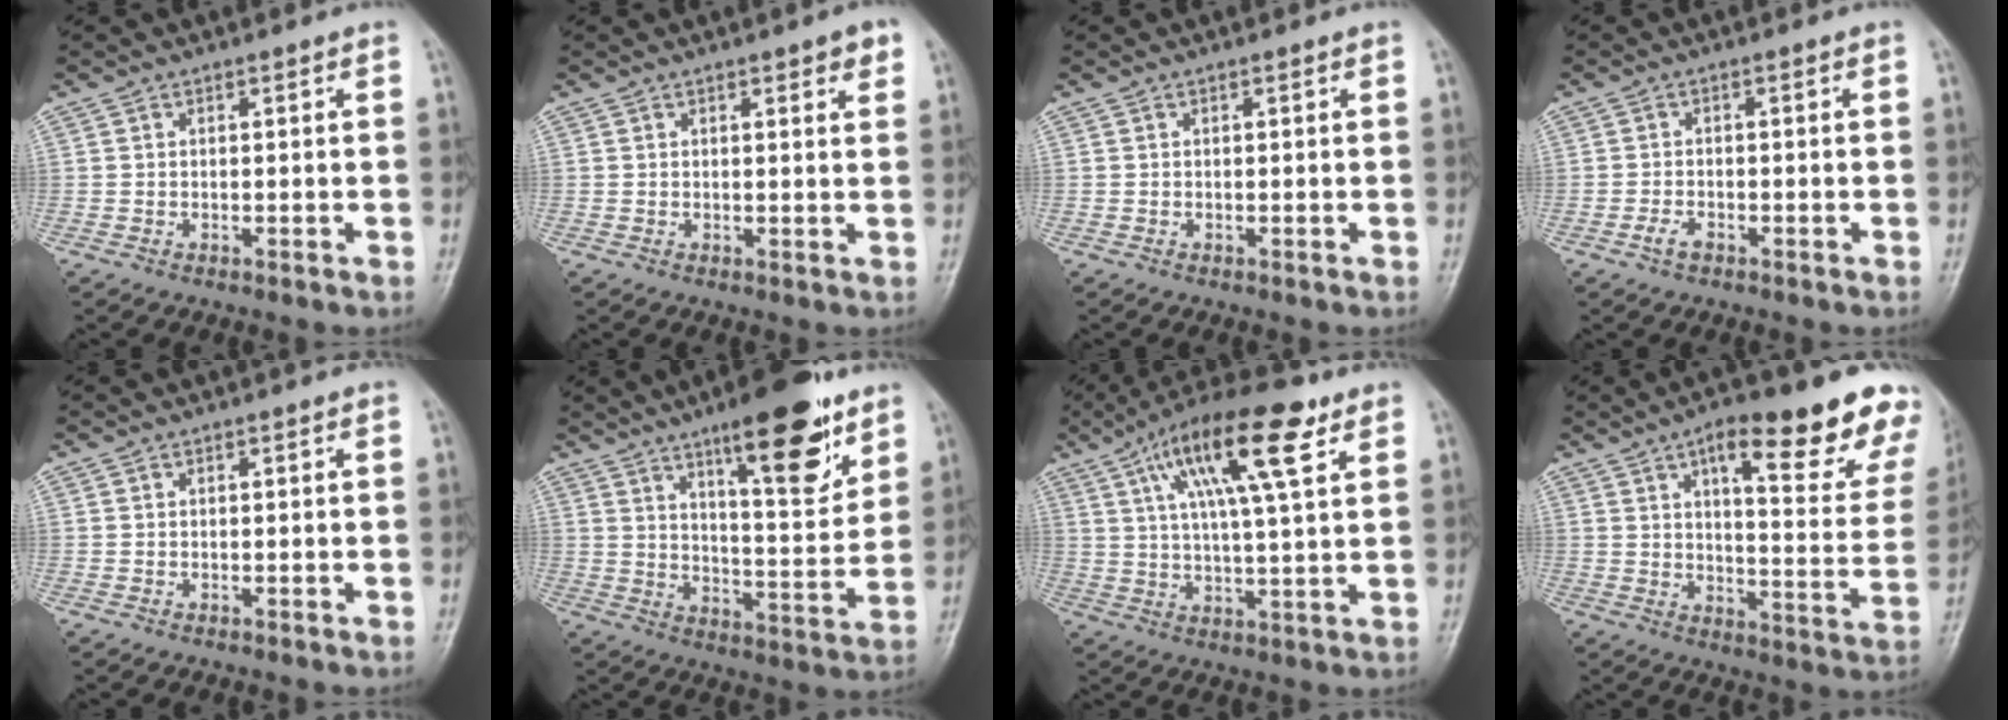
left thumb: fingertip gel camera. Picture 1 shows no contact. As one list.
[{"total": 3.1, "force": [1.8, 0.8, 2.4], "torque": [-0.023, -0.006, 0.020]}, {"total": 0.0}, {"total": 2.1, "force": [-1.3, 1.1, 1.3], "torque": [-0.028, 0.007, -0.025]}, {"total": 0.0}, {"total": 17.2, "force": [10.5, 4.9, 12.7], "torque": [-0.152, -0.061, 0.162]}, {"total": 17.3, "force": [7.9, 4.5, 14.7], "torque": [-0.240, -0.003, 0.130]}, {"total": 21.9, "force": [13.6, 6.1, 16.0], "torque": [-0.169, -0.047, 0.172]}]